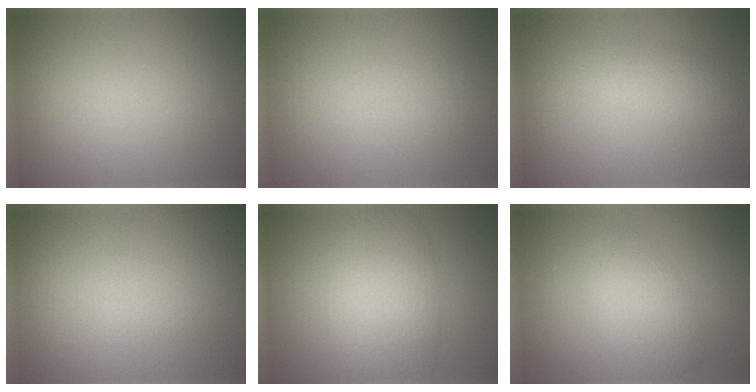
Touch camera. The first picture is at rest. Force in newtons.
{"total": 0.0}
{"total": 2.7, "press": 2.7, "slide": 0.1}
{"total": 0.0}
{"total": 6.9, "press": 6.9, "slide": 0.5}
{"total": 3.3, "press": 3.3, "slide": 0.0}